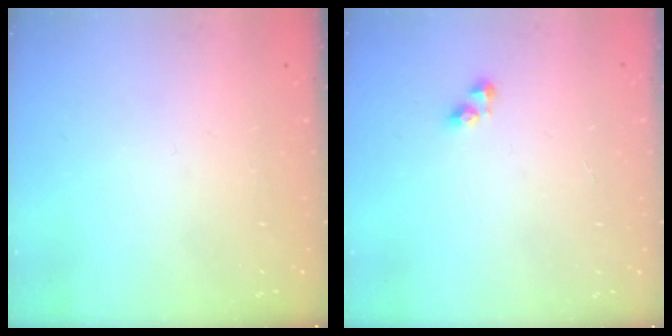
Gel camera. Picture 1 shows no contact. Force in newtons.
{"total": 3.1, "press": 3.1, "slide": 0.4}